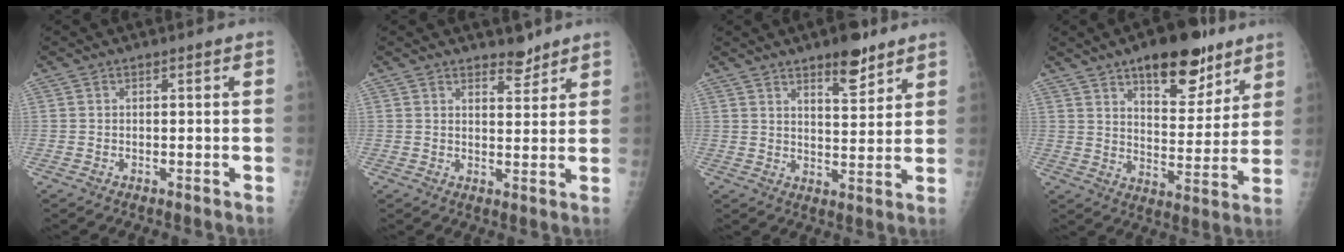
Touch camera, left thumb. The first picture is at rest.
{"total": 3.6, "force": [3.0, 1.5, 1.3], "torque": [-0.004, -0.024, 0.047]}
{"total": 8.0, "force": [5.5, 2.7, 5.1], "torque": [-0.058, -0.036, 0.083]}
{"total": 16.2, "force": [10.3, 7.1, 10.3], "torque": [-0.096, -0.057, 0.155]}